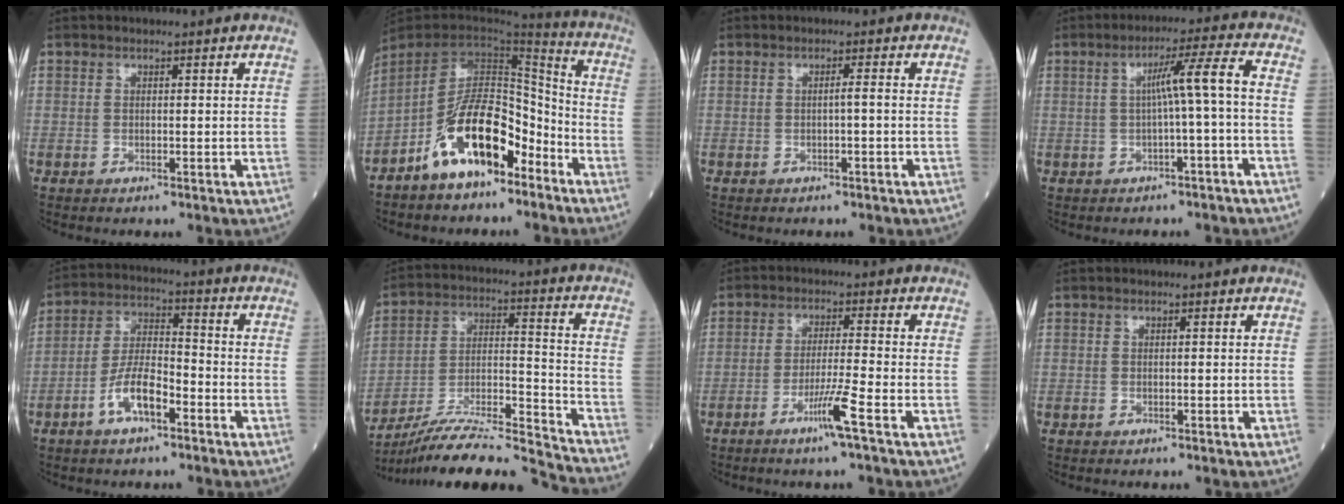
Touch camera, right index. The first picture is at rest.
{"total": 13.4, "force": [-7.6, 5.4, 9.5], "torque": [-0.179, 0.012, -0.139]}
{"total": 0.9, "force": [-0.3, -0.1, 0.8], "torque": [-0.012, 0.002, -0.004]}
{"total": 5.8, "force": [-0.6, -0.9, 5.7], "torque": [-0.091, 0.018, -0.007]}
{"total": 7.8, "force": [-3.9, 2.6, 6.3], "torque": [-0.127, 0.010, -0.076]}
{"total": 18.1, "force": [-17.1, -1.2, 5.8], "torque": [-0.115, 0.008, -0.288]}
{"total": 5.3, "force": [-3.0, -1.1, 4.3], "torque": [-0.080, -0.010, -0.061]}
{"total": 0.0}